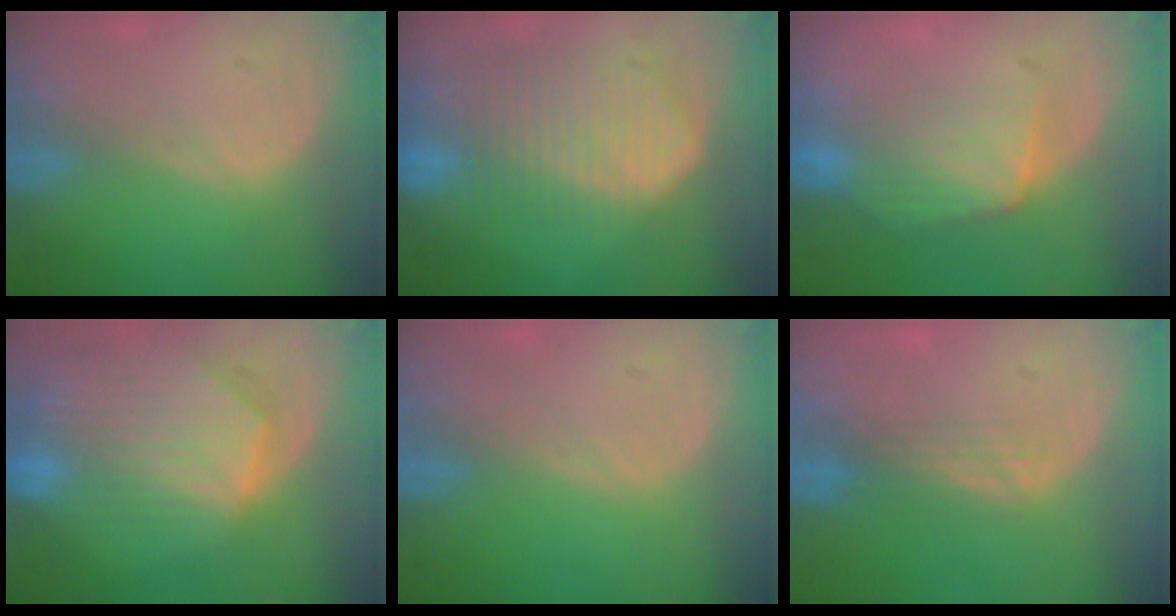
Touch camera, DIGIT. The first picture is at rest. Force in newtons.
{"total": 10.4, "press": 9.0, "slide": 5.3}
{"total": 7.0, "press": 6.6, "slide": 2.3}
{"total": 10.2, "press": 9.0, "slide": 4.9}
{"total": 0.0}
{"total": 3.0, "press": 2.5, "slide": 1.6}